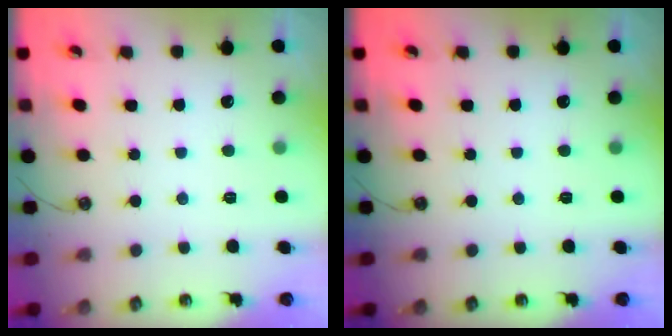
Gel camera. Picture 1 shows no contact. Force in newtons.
{"total": 0.0}